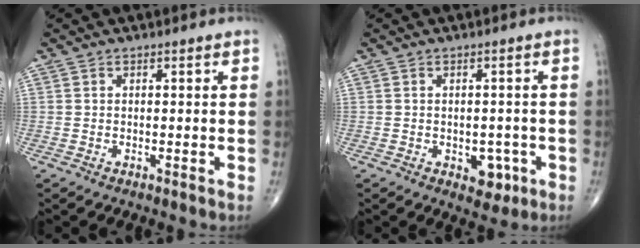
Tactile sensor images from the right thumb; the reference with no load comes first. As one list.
[{"total": 4.4, "force": [-1.6, 2.9, 2.9], "torque": [-0.010, 0.005, -0.014]}]